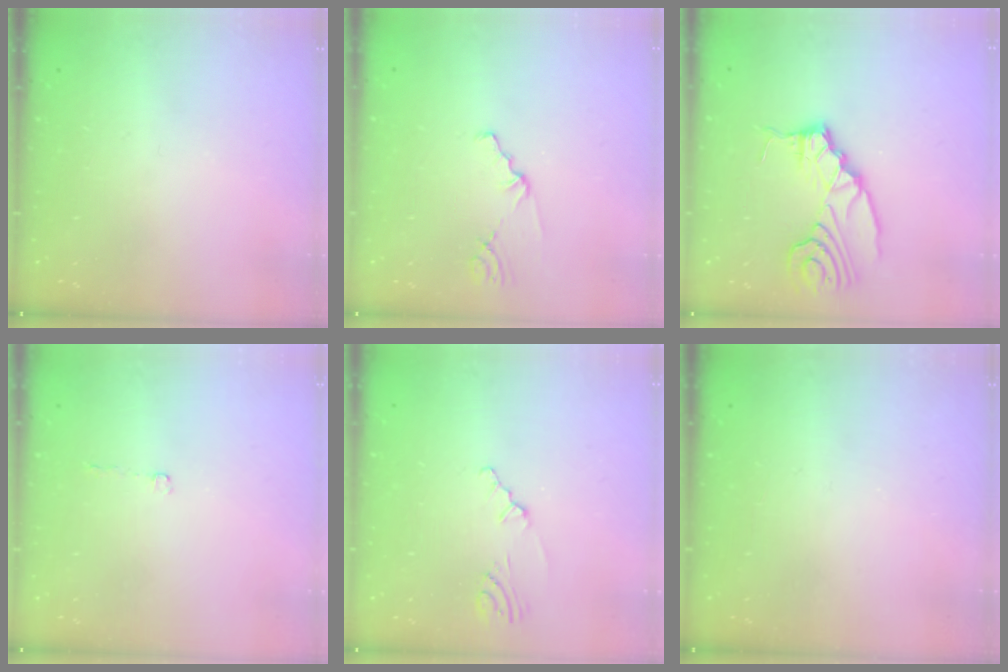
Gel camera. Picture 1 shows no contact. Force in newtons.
{"total": 1.3, "press": 1.3, "slide": 0.3}
{"total": 9.1, "press": 9.1, "slide": 0.3}
{"total": 2.6, "press": 2.5, "slide": 0.5}
{"total": 1.4, "press": 1.3, "slide": 0.4}
{"total": 0.0}